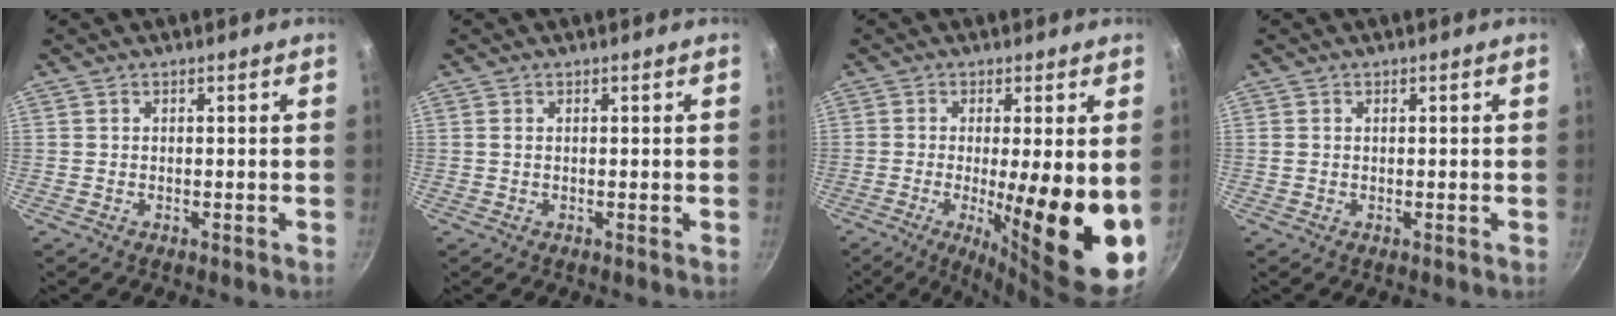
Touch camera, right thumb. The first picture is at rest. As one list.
[{"total": 0.5, "force": [0.1, 0.1, 0.5], "torque": [-0.009, -0.001, 0.000]}, {"total": 17.8, "force": [-2.2, 3.8, 17.3], "torque": [-0.238, -0.027, -0.024]}, {"total": 0.6, "force": [0.2, 0.5, 0.4], "torque": [-0.007, 0.002, 0.003]}]